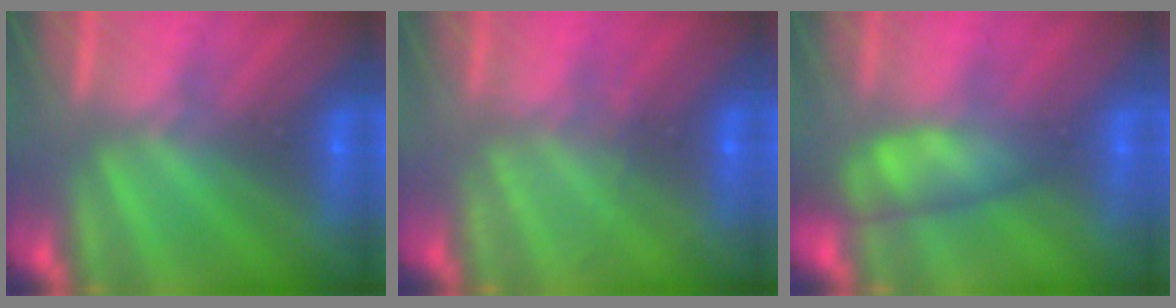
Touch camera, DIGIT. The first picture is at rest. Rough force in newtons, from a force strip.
{"total": 1.7}
{"total": 5.0}